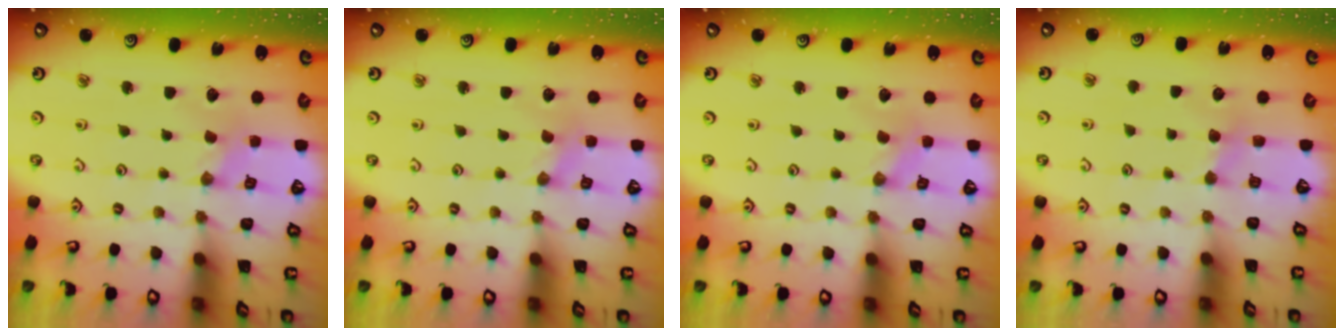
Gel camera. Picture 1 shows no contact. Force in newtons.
{"total": 0.0}
{"total": 0.0}
{"total": 3.0, "press": 3.0, "slide": 0.4}